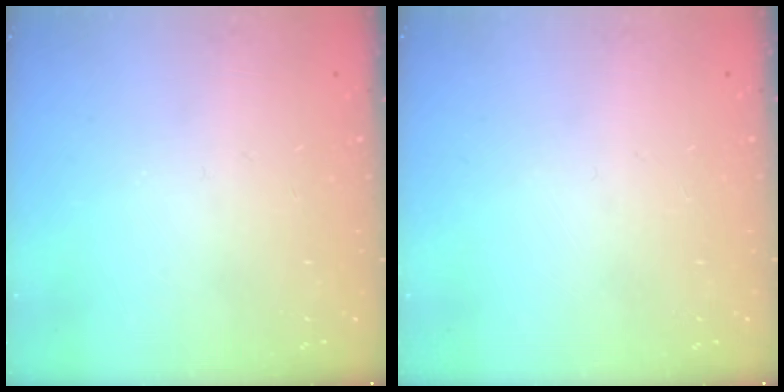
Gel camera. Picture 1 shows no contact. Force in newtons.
{"total": 0.0}